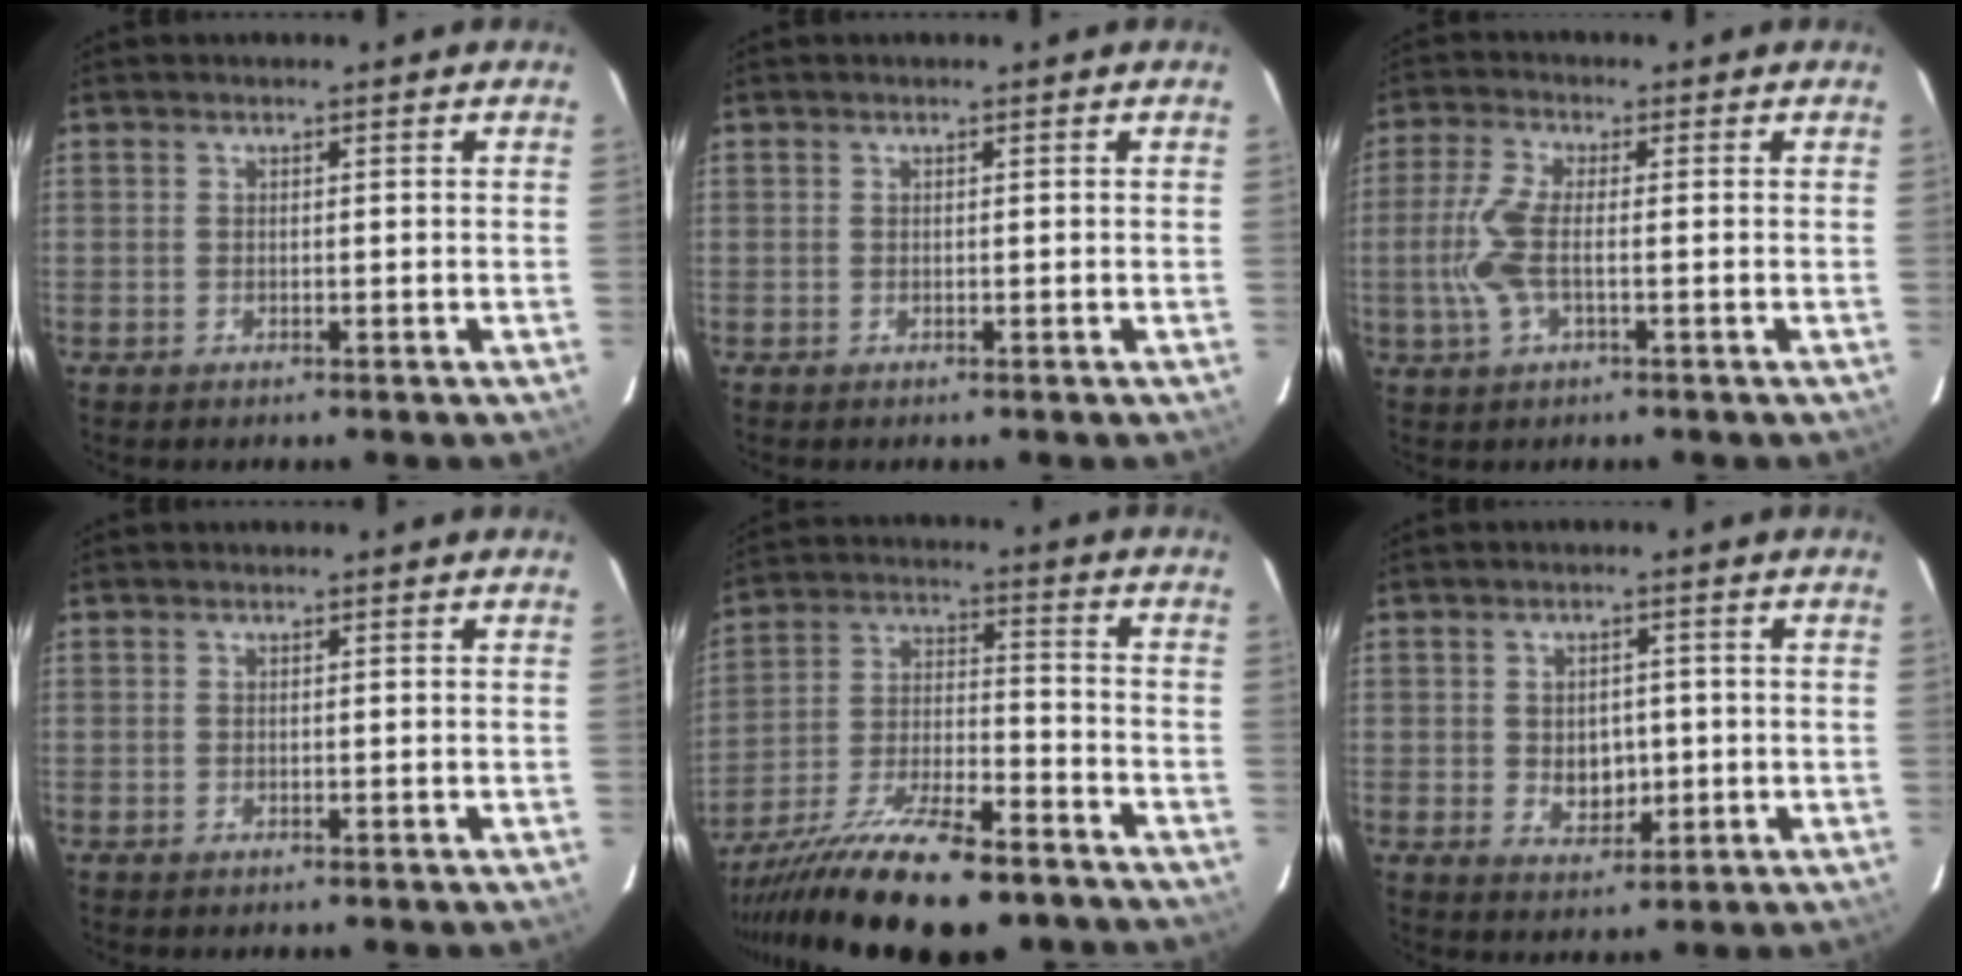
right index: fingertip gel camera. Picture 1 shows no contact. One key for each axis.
{"total": 0.0}
{"total": 7.3, "fx": -1.1, "fy": 2.2, "fz": 6.9, "tx": -0.154, "ty": 0.000, "tz": -0.023}
{"total": 0.0}
{"total": 23.0, "fx": -17.3, "fy": 6.3, "fz": 13.8, "tx": -0.265, "ty": -0.047, "tz": -0.282}
{"total": 5.4, "fx": -0.4, "fy": 4.0, "fz": 3.6, "tx": -0.059, "ty": -0.001, "tz": 0.004}